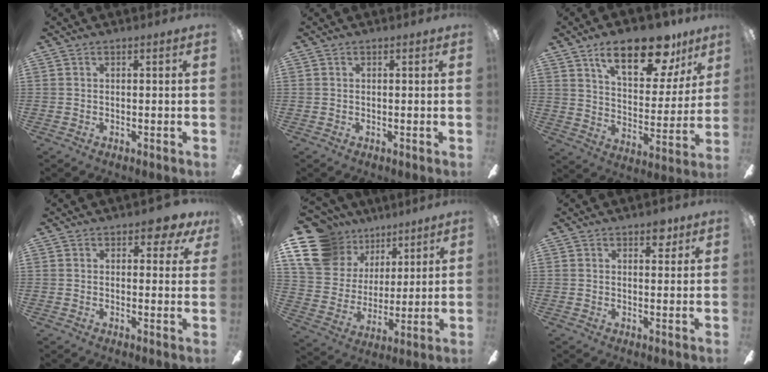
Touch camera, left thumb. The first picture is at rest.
{"total": 0.0}
{"total": 20.9, "force": [13.3, 9.3, 13.2], "torque": [-0.188, -0.067, 0.217]}
{"total": 4.2, "force": [2.6, 2.2, 2.5], "torque": [-0.021, -0.007, 0.042]}
{"total": 19.0, "force": [11.4, 13.2, 7.4], "torque": [-0.162, -0.054, 0.220]}
{"total": 3.5, "force": [2.4, 1.9, 1.7], "torque": [-0.004, -0.008, 0.036]}